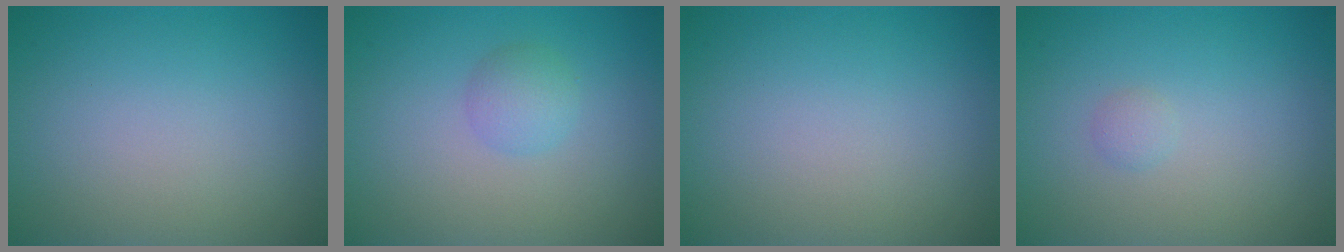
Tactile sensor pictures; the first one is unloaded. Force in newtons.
{"total": 1.8, "press": 1.8, "slide": 0.0}
{"total": 0.0}
{"total": 0.6, "press": 0.6, "slide": 0.0}